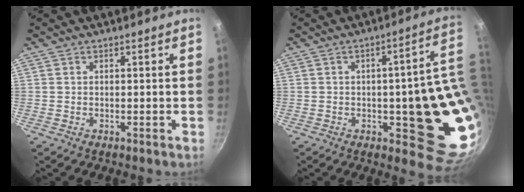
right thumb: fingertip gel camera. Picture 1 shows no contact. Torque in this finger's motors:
{"motor_torque": [2.62, 2.39, 2.22, -0.50, 0.10]}